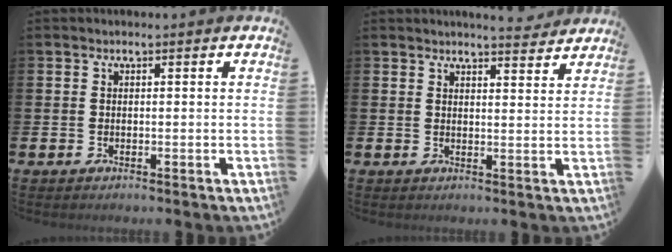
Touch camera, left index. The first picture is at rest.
{"total": 3.7, "force": [3.7, 0.0, 0.2], "torque": [-0.002, -0.024, 0.066]}